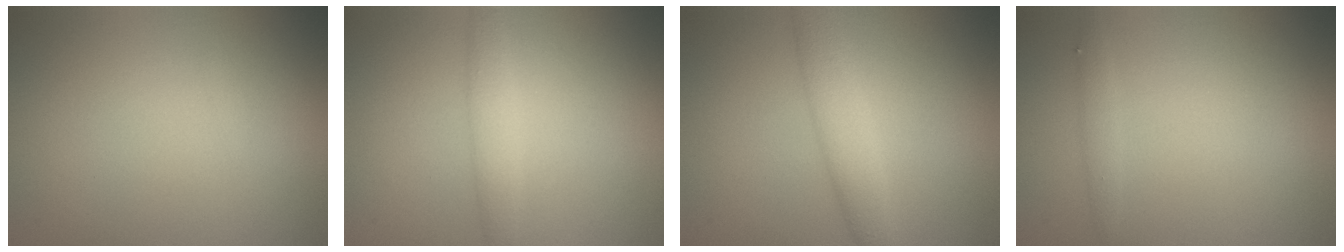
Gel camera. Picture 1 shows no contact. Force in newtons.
{"total": 2.2, "press": 2.2, "slide": 0.1}
{"total": 3.4, "press": 3.4, "slide": 0.0}
{"total": 1.0, "press": 1.0, "slide": 0.1}